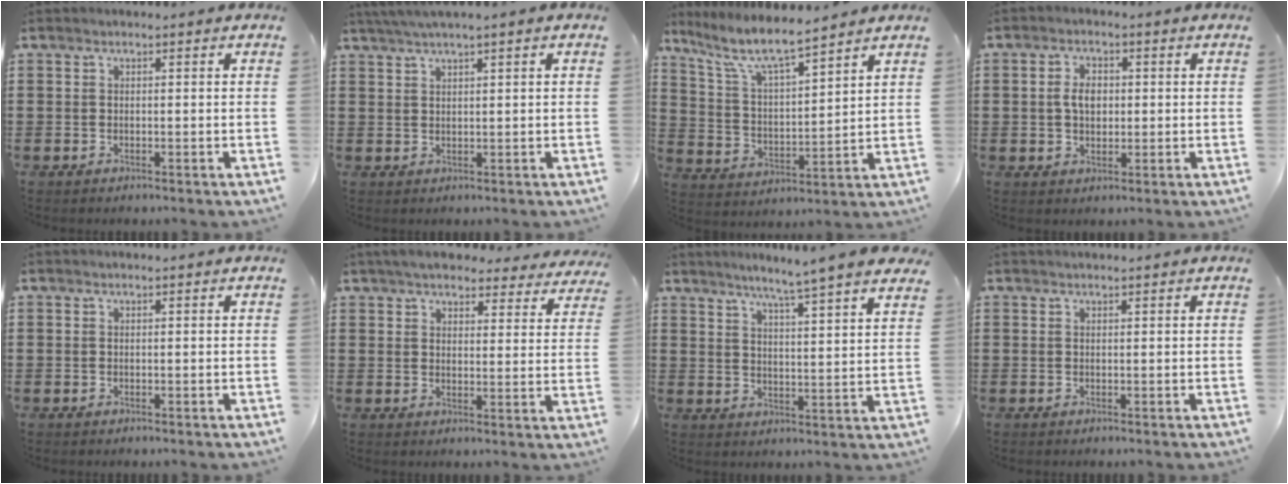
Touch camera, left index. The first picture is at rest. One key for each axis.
{"total": 2.2, "fx": 1.6, "fy": -0.2, "fz": 1.5, "tx": -0.030, "ty": 0.000, "tz": 0.030}
{"total": 7.8, "fx": 6.6, "fy": 0.6, "fz": 4.1, "tx": -0.107, "ty": -0.035, "tz": 0.112}
{"total": 3.8, "fx": 0.4, "fy": 2.5, "fz": 2.9, "tx": -0.054, "ty": 0.008, "tz": 0.003}
{"total": 0.0}
{"total": 5.4, "fx": 5.1, "fy": 0.8, "fz": 1.4, "tx": -0.048, "ty": -0.018, "tz": 0.092}
{"total": 5.5, "fx": 4.8, "fy": -1.4, "fz": 2.3, "tx": -0.064, "ty": -0.033, "tz": 0.077}
{"total": 0.6, "fx": 0.6, "fy": 0.0, "fz": 0.2, "tx": -0.005, "ty": -0.001, "tz": 0.012}